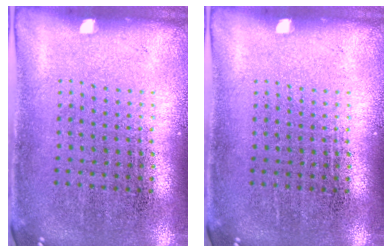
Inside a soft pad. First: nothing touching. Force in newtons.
{"total": 0.0}